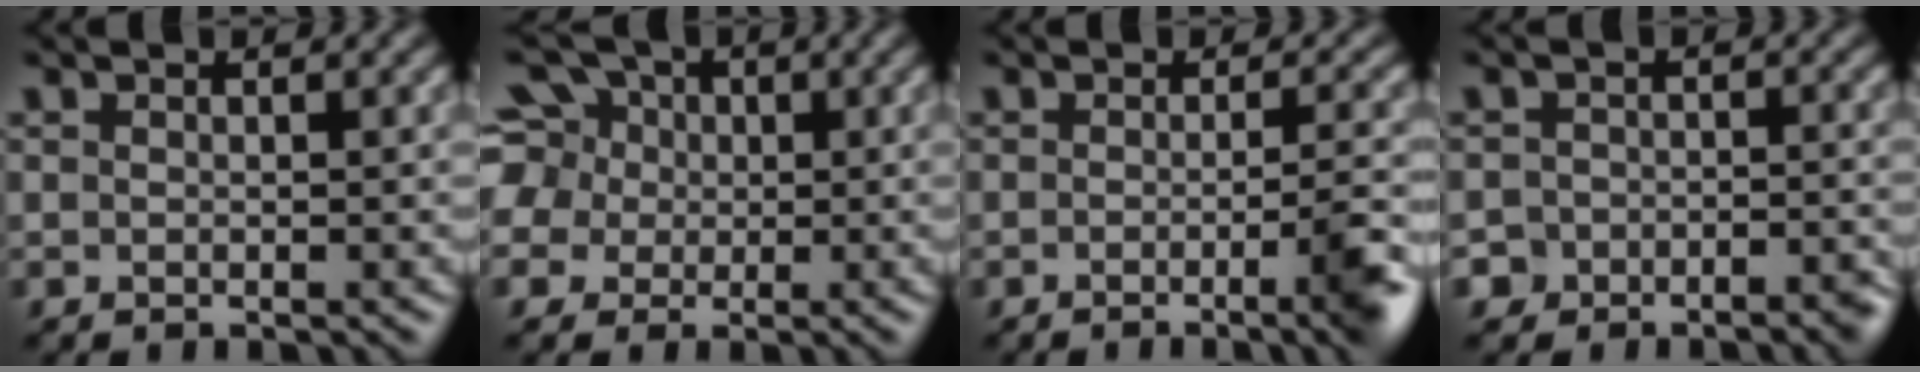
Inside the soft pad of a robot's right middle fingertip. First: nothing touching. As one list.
[{"total": 9.0, "force": [2.3, 8.0, 3.4], "torque": [-0.094, 0.036, 0.023]}, {"total": 5.0, "force": [-1.8, 1.2, 4.5], "torque": [-0.051, -0.008, -0.028]}, {"total": 4.3, "force": [-3.3, 2.6, 0.4], "torque": [0.017, 0.007, -0.047]}]